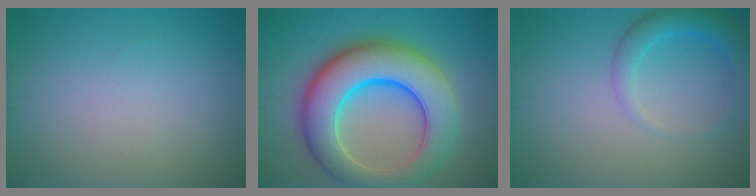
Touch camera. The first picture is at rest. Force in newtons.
{"total": 11.4, "press": 11.4, "slide": 0.6}
{"total": 3.2, "press": 3.2, "slide": 0.3}